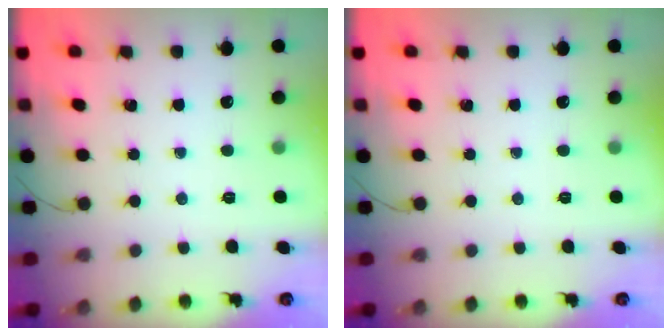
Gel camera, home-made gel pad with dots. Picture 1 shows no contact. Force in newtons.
{"total": 0.0}